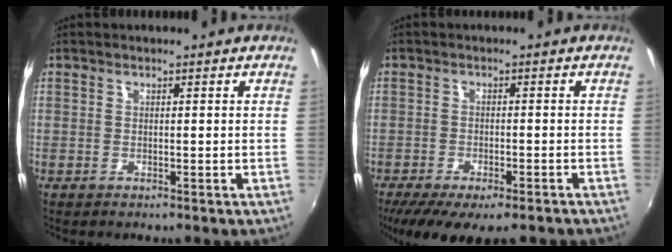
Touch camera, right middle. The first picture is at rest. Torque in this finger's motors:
{"motor_torque": [1.06, -1.08, 0.45, 0.17]}